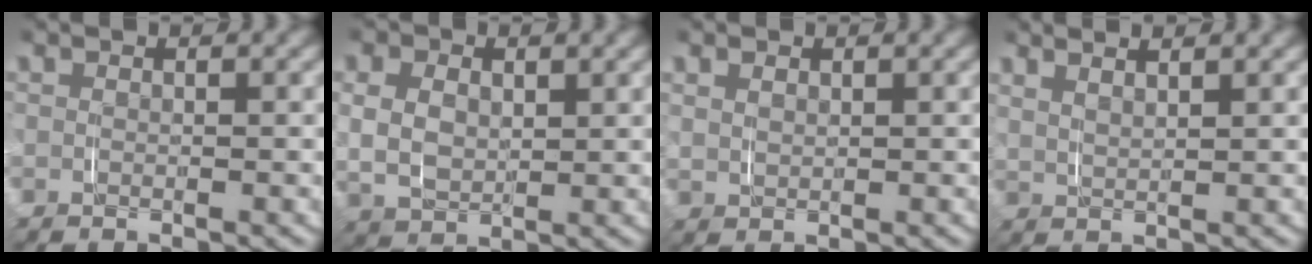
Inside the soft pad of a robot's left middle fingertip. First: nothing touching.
{"total": 5.8, "force": [1.1, 4.7, 3.3], "torque": [-0.085, -0.008, 0.025]}
{"total": 1.6, "force": [1.0, 1.1, 0.6], "torque": [-0.017, -0.001, 0.023]}
{"total": 3.4, "force": [2.7, 1.1, 1.6], "torque": [-0.026, 0.007, 0.048]}